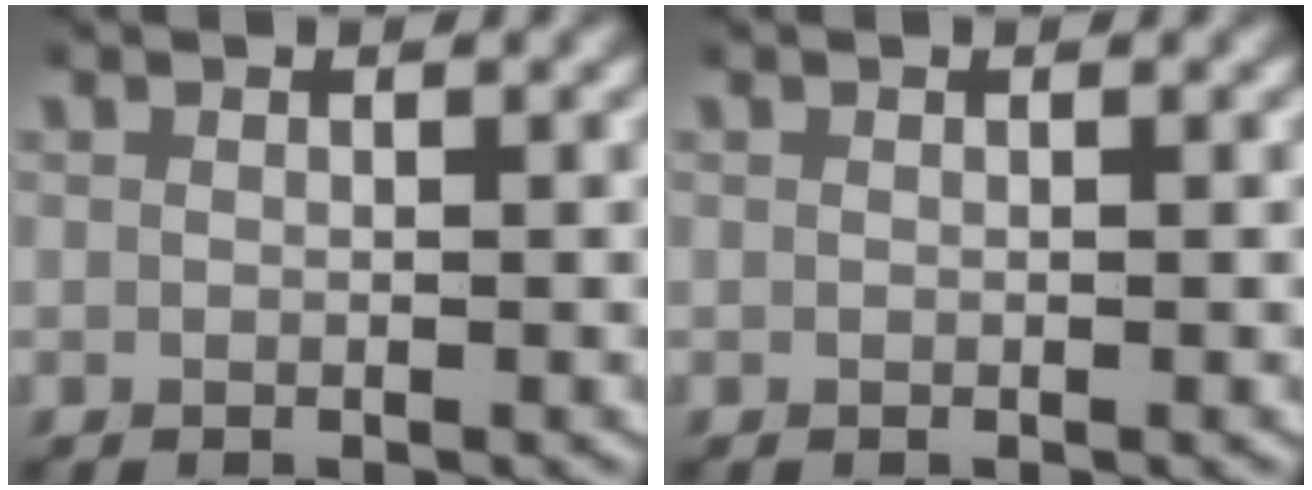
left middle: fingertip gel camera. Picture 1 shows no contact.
{"total": 0.0}